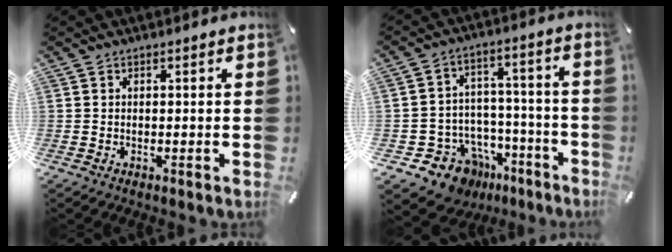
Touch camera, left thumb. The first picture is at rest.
{"total": 13.0, "force": [-8.6, 8.8, 4.1], "torque": [-0.068, 0.056, -0.141]}